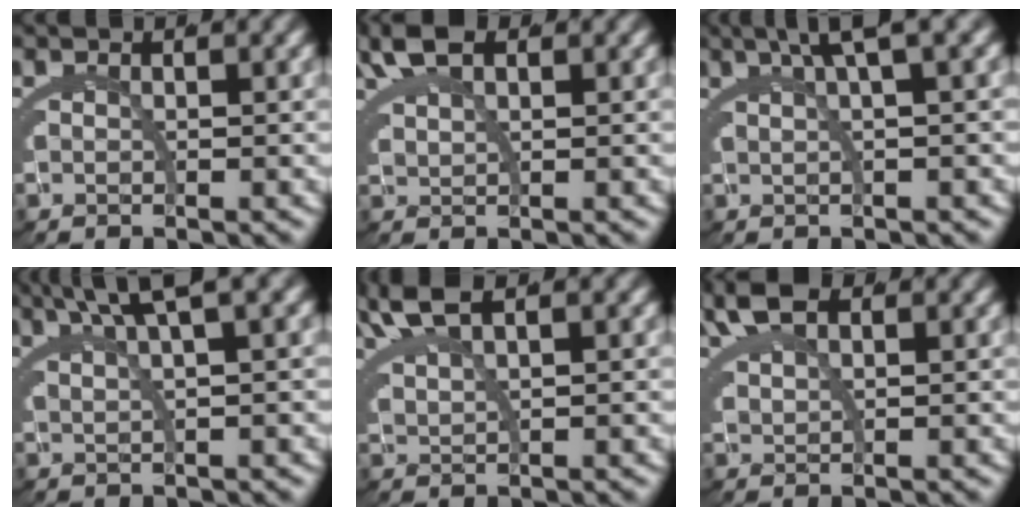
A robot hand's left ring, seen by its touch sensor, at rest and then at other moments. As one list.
[{"total": 2.9, "force": [2.3, 0.6, 1.7], "torque": [-0.044, 0.002, 0.047]}, {"total": 3.9, "force": [2.4, -0.6, 3.0], "torque": [-0.028, 0.027, 0.037]}, {"total": 4.7, "force": [3.1, -1.2, 3.3], "torque": [-0.034, 0.024, 0.054]}, {"total": 2.9, "force": [2.4, -0.6, 1.5], "torque": [-0.033, 0.008, 0.051]}, {"total": 3.0, "force": [2.3, 0.8, 1.8], "torque": [-0.043, 0.003, 0.046]}]